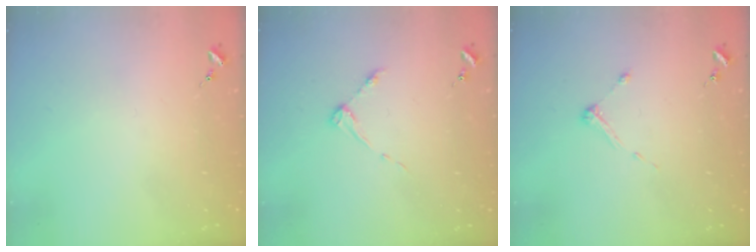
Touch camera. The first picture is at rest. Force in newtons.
{"total": 3.7, "press": 3.7, "slide": 0.4}
{"total": 3.9, "press": 3.8, "slide": 0.4}